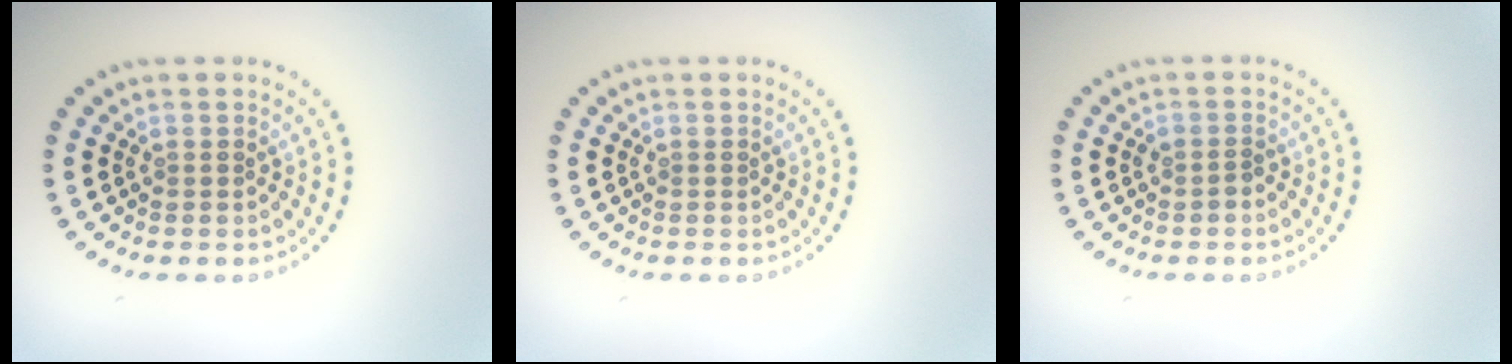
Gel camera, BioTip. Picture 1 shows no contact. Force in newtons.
{"total": 0.0}
{"total": 0.7, "press": 0.7, "slide": 0.3}